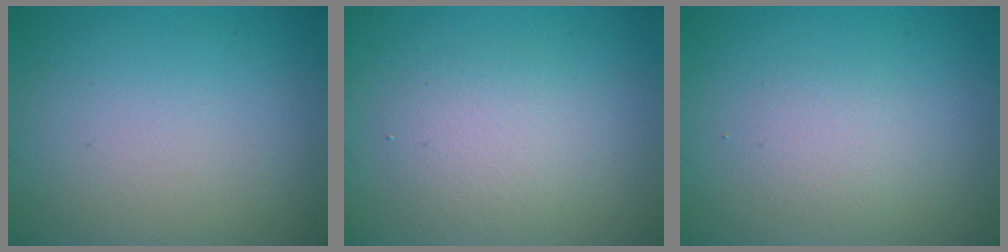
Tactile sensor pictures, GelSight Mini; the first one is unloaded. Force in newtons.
{"total": 2.9, "press": 2.8, "slide": 0.2}
{"total": 1.6, "press": 1.6, "slide": 0.2}